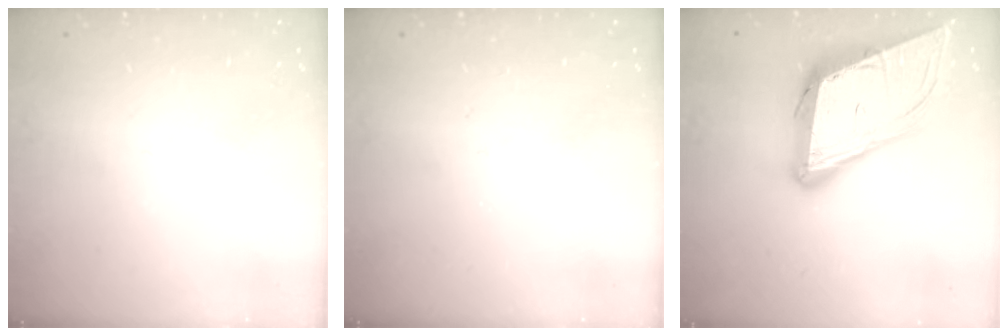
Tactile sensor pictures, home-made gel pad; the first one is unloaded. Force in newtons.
{"total": 0.0}
{"total": 17.7, "press": 17.2, "slide": 4.0}